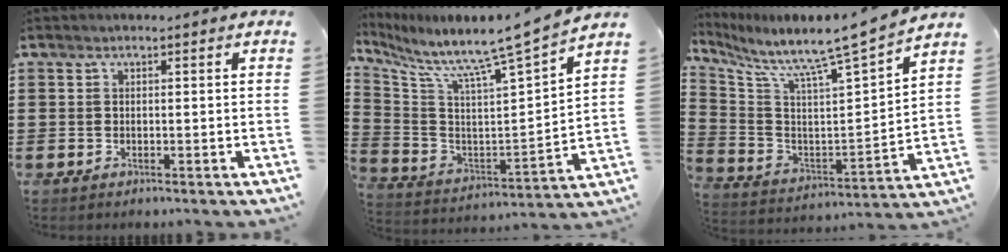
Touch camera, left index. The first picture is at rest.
{"total": 8.6, "force": [7.8, -0.8, 3.6], "torque": [-0.098, -0.078, 0.116]}
{"total": 8.1, "force": [7.5, -0.6, 3.0], "torque": [-0.087, -0.076, 0.111]}